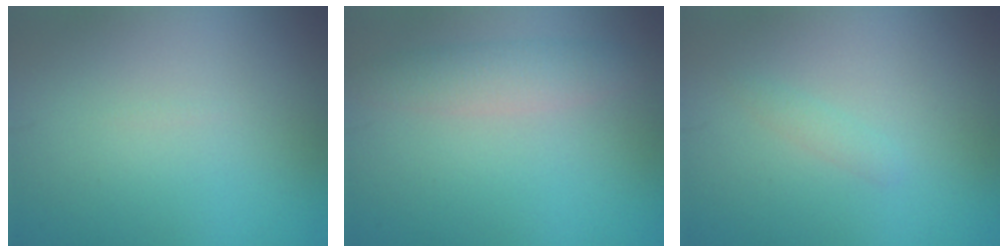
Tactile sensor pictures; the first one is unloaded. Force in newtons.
{"total": 2.8, "press": 2.8, "slide": 0.0}
{"total": 0.9, "press": 0.9, "slide": 0.0}